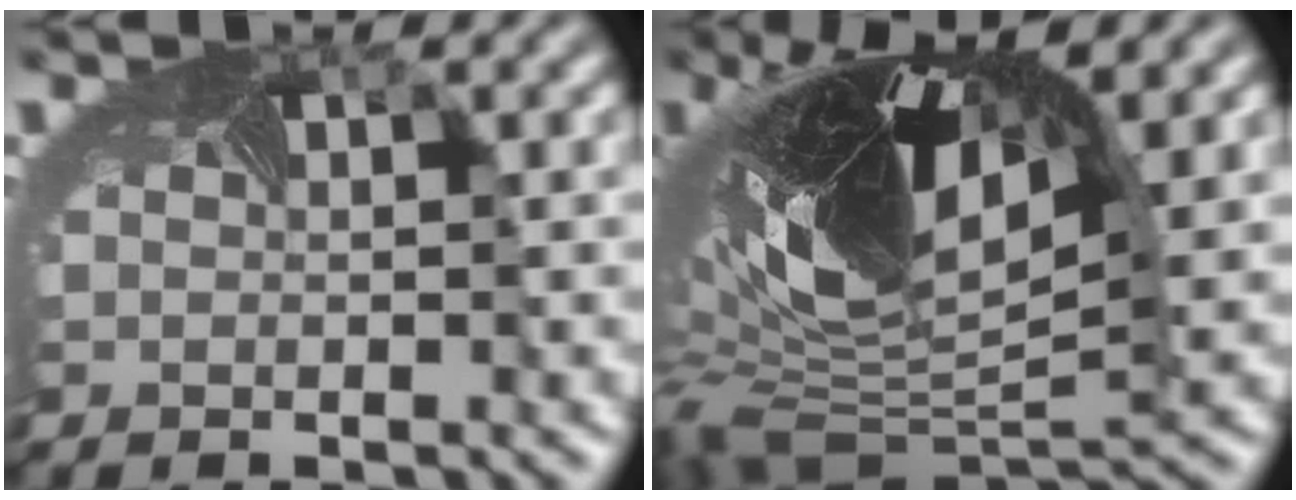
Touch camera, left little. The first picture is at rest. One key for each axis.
{"total": 11.5, "fx": 2.4, "fy": 4.9, "fz": 10.1, "tx": -0.222, "ty": -0.018, "tz": 0.042}